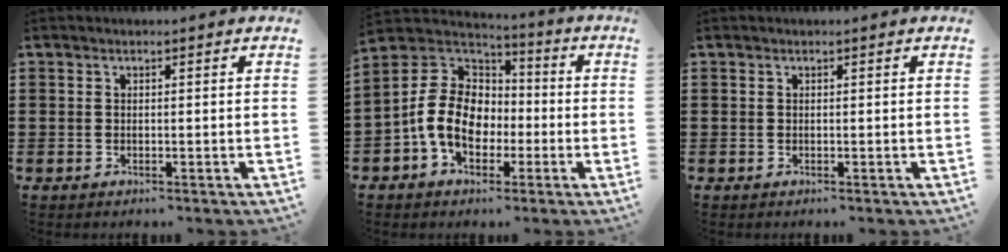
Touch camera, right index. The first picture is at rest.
{"total": 12.1, "force": [-2.8, 9.0, 7.6], "torque": [-0.184, 0.014, -0.056]}
{"total": 0.0}